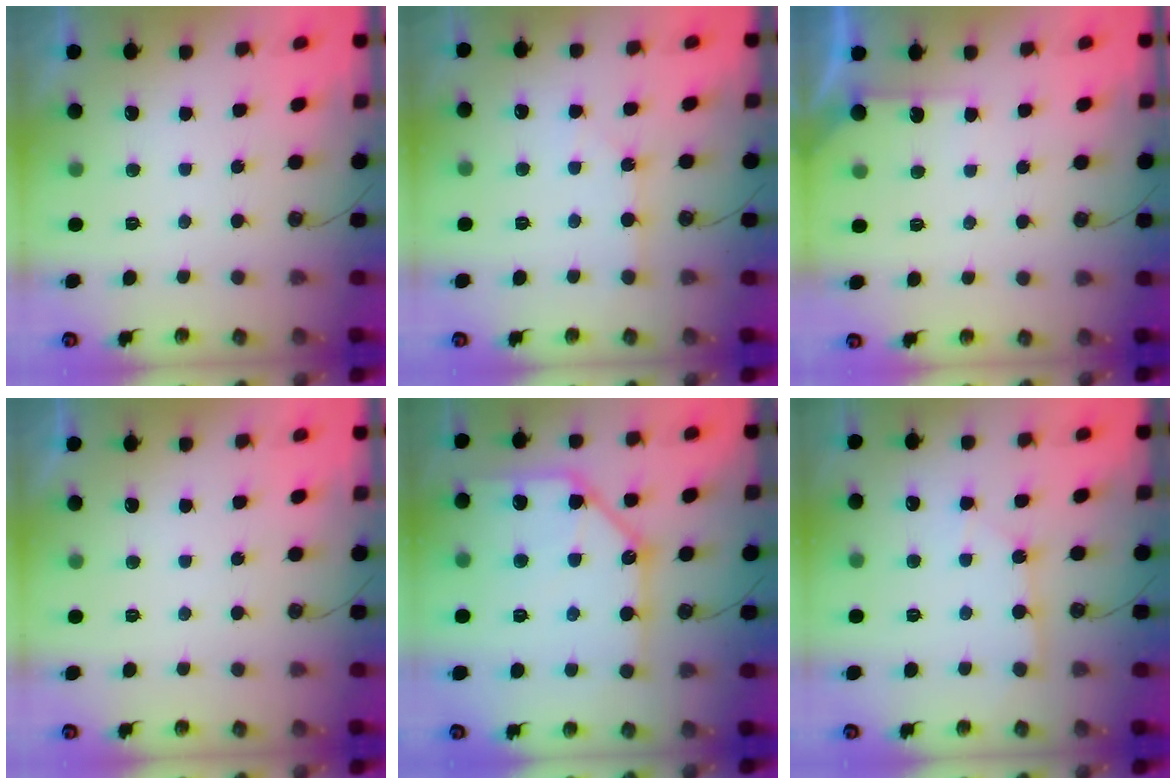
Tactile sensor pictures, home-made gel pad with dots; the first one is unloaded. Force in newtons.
{"total": 1.8, "press": 1.8, "slide": 0.3}
{"total": 4.1, "press": 4.1, "slide": 0.3}
{"total": 0.0}
{"total": 15.2, "press": 15.0, "slide": 1.8}
{"total": 2.7, "press": 2.7, "slide": 0.3}